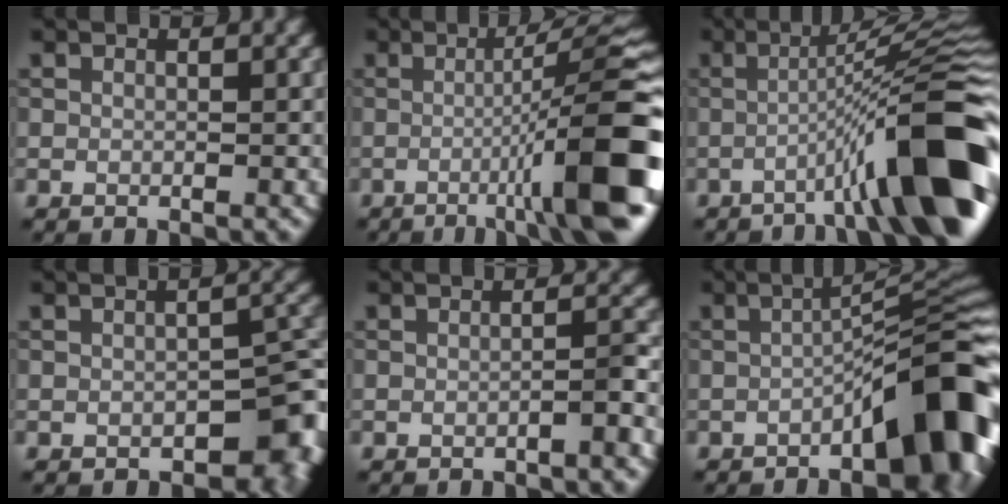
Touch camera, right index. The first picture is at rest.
{"total": 12.4, "force": [-3.2, 1.6, 11.8], "torque": [-0.147, 0.018, -0.050]}
{"total": 11.9, "force": [-4.3, 1.5, 11.0], "torque": [-0.137, 0.025, -0.070]}
{"total": 4.7, "force": [-2.0, 2.6, 3.4], "torque": [-0.027, 0.001, -0.027]}
{"total": 1.7, "force": [-0.9, 0.2, 1.4], "torque": [-0.017, 0.011, -0.021]}
{"total": 10.4, "force": [-4.4, 2.4, 9.1], "torque": [-0.108, 0.024, -0.067]}